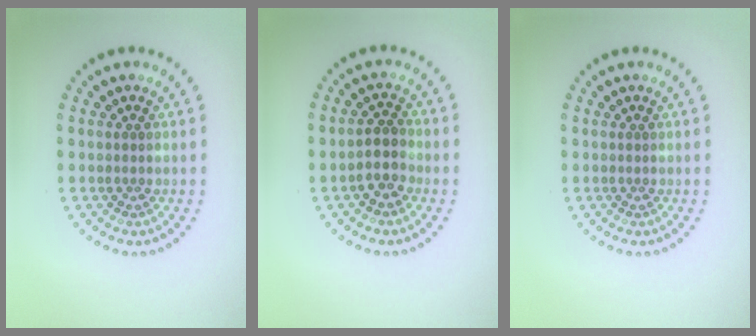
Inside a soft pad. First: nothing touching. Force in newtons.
{"total": 2.4, "press": 2.1, "slide": 1.1}
{"total": 0.0}